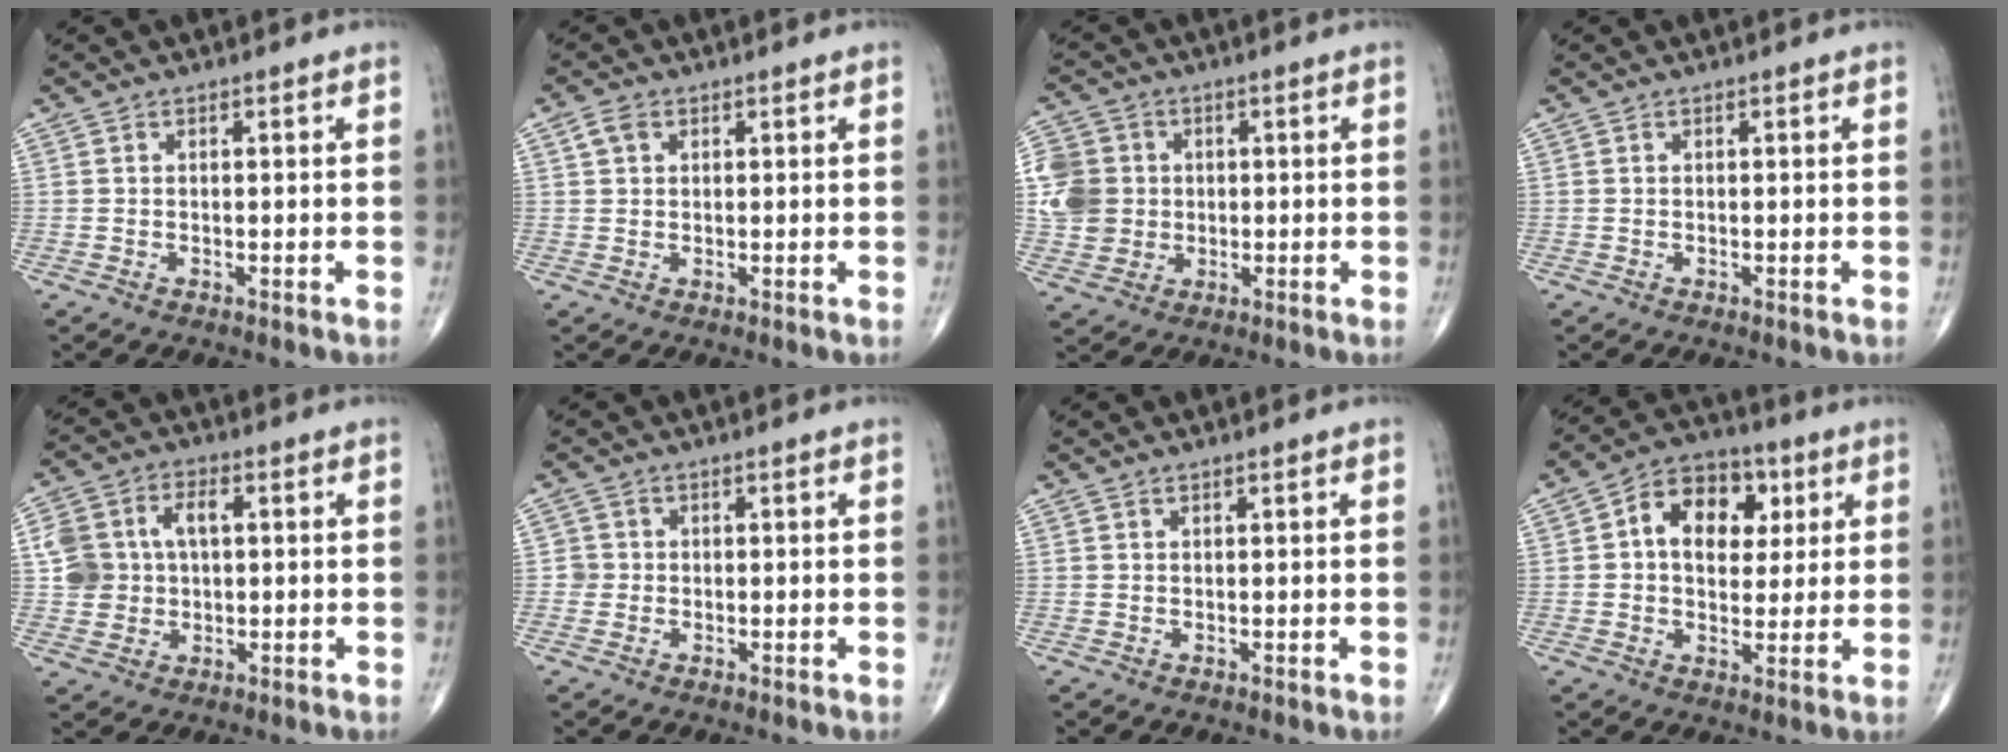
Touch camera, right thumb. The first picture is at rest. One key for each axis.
{"total": 2.5, "fx": 1.1, "fy": 1.8, "fz": 1.4, "tx": -0.023, "ty": 0.005, "tz": 0.020}
{"total": 9.3, "fx": 0.7, "fy": 8.5, "fz": 3.6, "tx": -0.058, "ty": 0.006, "tz": 0.014}
{"total": 0.0}
{"total": 9.8, "fx": 1.4, "fy": 7.3, "fz": 6.4, "tx": -0.104, "ty": 0.017, "tz": 0.027}
{"total": 1.7, "fx": -0.2, "fy": 1.7, "fz": -0.1, "tx": 0.015, "ty": 0.007, "tz": -0.007}
{"total": 0.0}
{"total": 12.6, "fx": 3.2, "fy": 8.8, "fz": 8.4, "tx": -0.091, "ty": 0.009, "tz": 0.043}